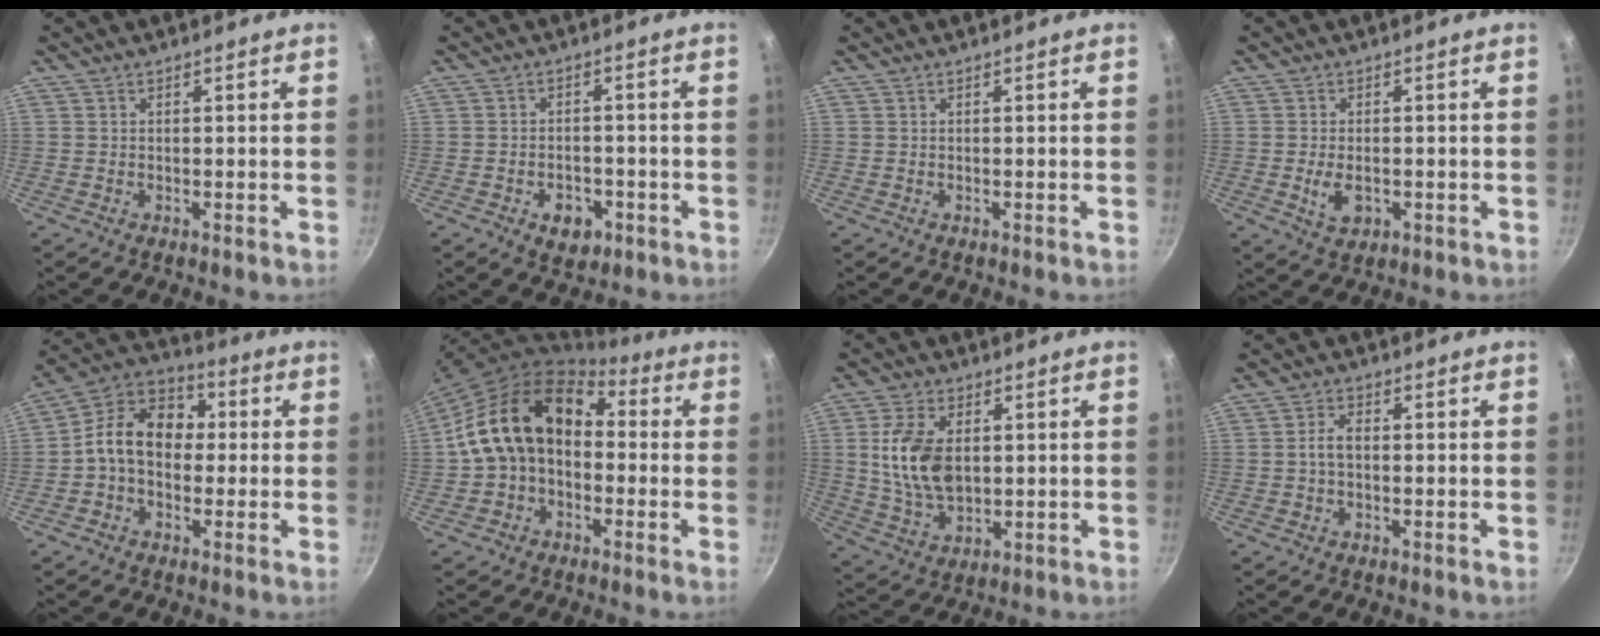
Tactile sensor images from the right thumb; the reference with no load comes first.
{"total": 5.7, "force": [-2.5, 3.9, 3.3], "torque": [-0.033, 0.016, -0.030]}
{"total": 0.0}
{"total": 4.7, "force": [-0.9, 2.9, 3.5], "torque": [-0.058, 0.000, -0.010]}
{"total": 12.9, "force": [-0.2, 9.7, 8.5], "torque": [-0.105, 0.038, -0.031]}
{"total": 15.8, "force": [0.1, 11.4, 10.9], "torque": [-0.160, 0.050, -0.012]}
{"total": 12.4, "force": [1.5, 7.6, 9.6], "torque": [-0.172, -0.013, 0.034]}
{"total": 3.5, "force": [-0.2, 2.1, 2.8], "torque": [-0.053, 0.014, -0.008]}